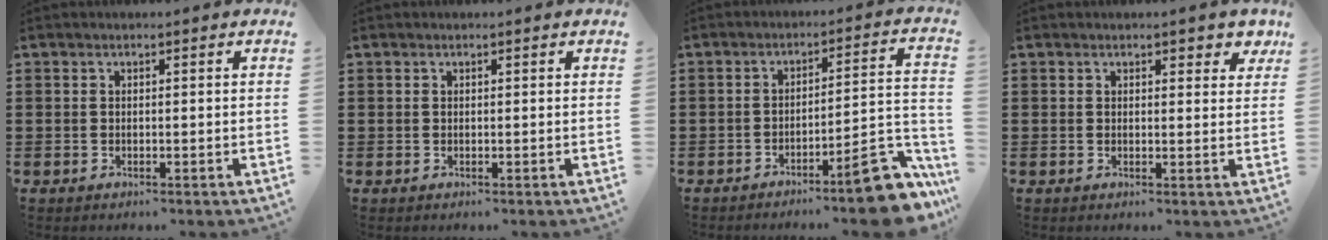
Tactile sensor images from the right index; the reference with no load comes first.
{"total": 0.5, "force": [0.2, 0.5, 0.0], "torque": [-0.001, 0.004, 0.004]}
{"total": 10.9, "force": [-7.8, 1.7, 7.4], "torque": [-0.095, 0.024, -0.140]}
{"total": 1.9, "force": [1.5, 0.8, 0.9], "torque": [-0.005, 0.002, 0.024]}